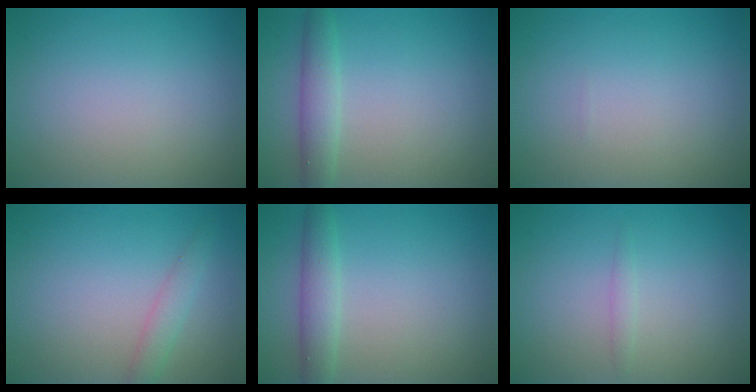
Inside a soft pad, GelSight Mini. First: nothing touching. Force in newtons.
{"total": 2.6, "press": 2.6, "slide": 0.0}
{"total": 0.0}
{"total": 1.7, "press": 1.7, "slide": 0.1}
{"total": 2.6, "press": 2.6, "slide": 0.0}
{"total": 0.7, "press": 0.7, "slide": 0.0}